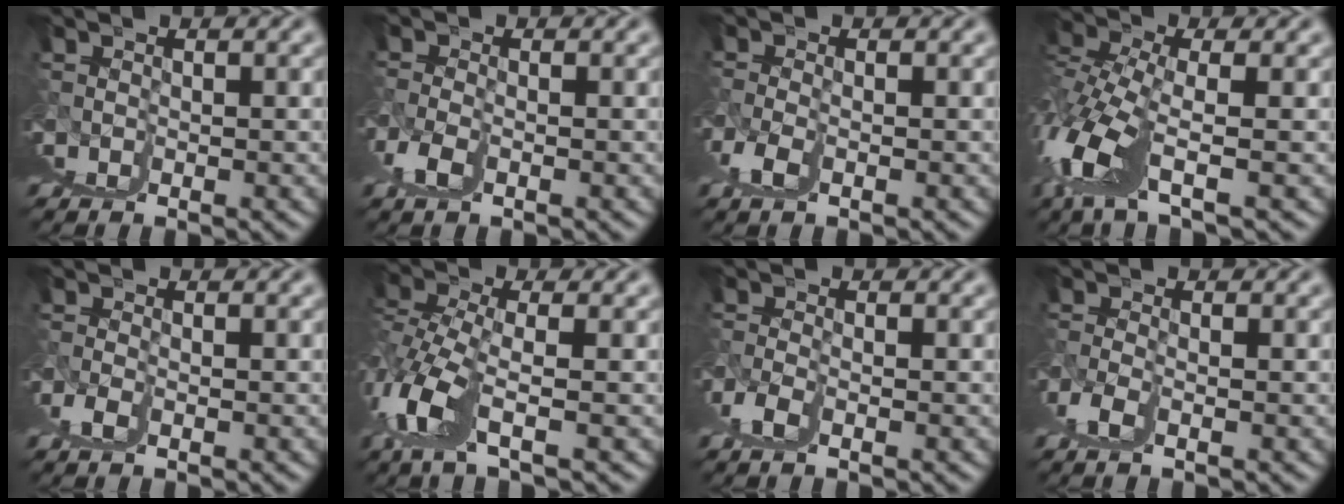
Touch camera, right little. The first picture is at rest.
{"total": 2.6, "force": [0.1, -2.4, -0.9], "torque": [0.011, -0.001, 0.014]}
{"total": 2.5, "force": [0.0, -2.4, -0.8], "torque": [0.010, 0.000, 0.013]}
{"total": 6.0, "force": [0.6, -5.9, 0.9], "torque": [-0.007, 0.014, 0.019]}
{"total": 2.7, "force": [-0.6, -2.4, -1.1], "torque": [0.014, -0.004, 0.004]}
{"total": 6.2, "force": [0.1, -6.2, 0.1], "torque": [0.007, 0.010, 0.014]}
{"total": 2.5, "force": [0.2, -2.4, -0.7], "torque": [0.009, 0.004, 0.012]}
{"total": 2.3, "force": [0.3, -2.2, -0.5], "torque": [0.006, 0.005, 0.014]}